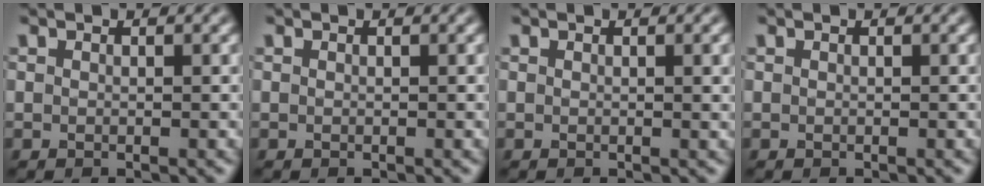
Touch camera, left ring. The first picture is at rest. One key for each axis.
{"total": 0.0}
{"total": 1.4, "fx": 0.3, "fy": 0.4, "fz": 1.3, "tx": -0.013, "ty": 0.003, "tz": 0.003}
{"total": 0.0}